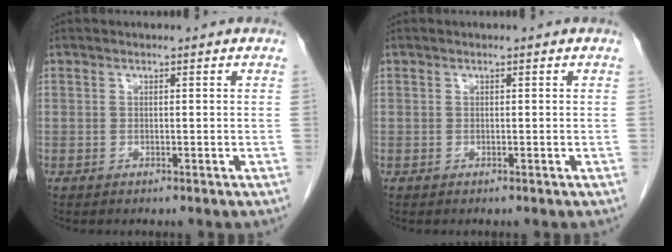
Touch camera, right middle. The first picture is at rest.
{"total": 0.0}